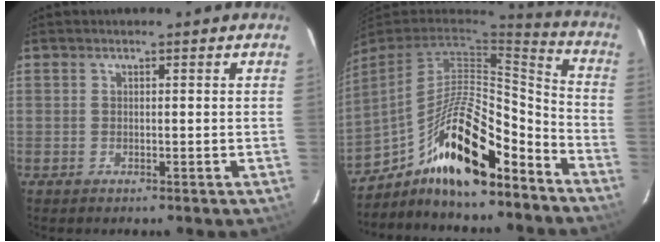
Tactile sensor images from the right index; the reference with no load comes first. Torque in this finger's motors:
{"motor_torque": [1.09, -1.04, 1.05, 0.21]}